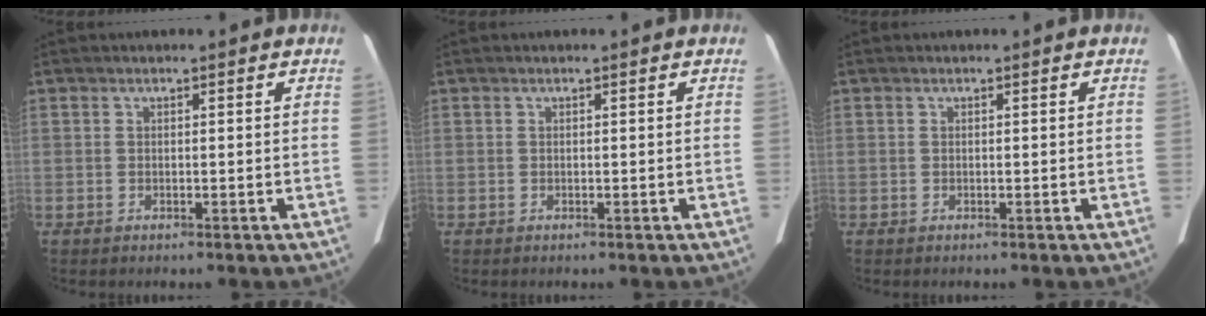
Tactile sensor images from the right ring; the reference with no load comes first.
{"total": 0.0}
{"total": 0.0}